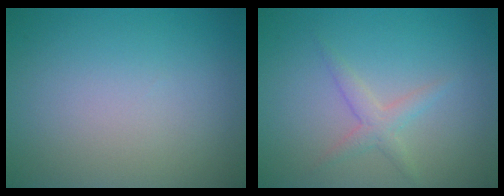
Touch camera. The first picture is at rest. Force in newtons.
{"total": 1.8, "press": 1.8, "slide": 0.1}